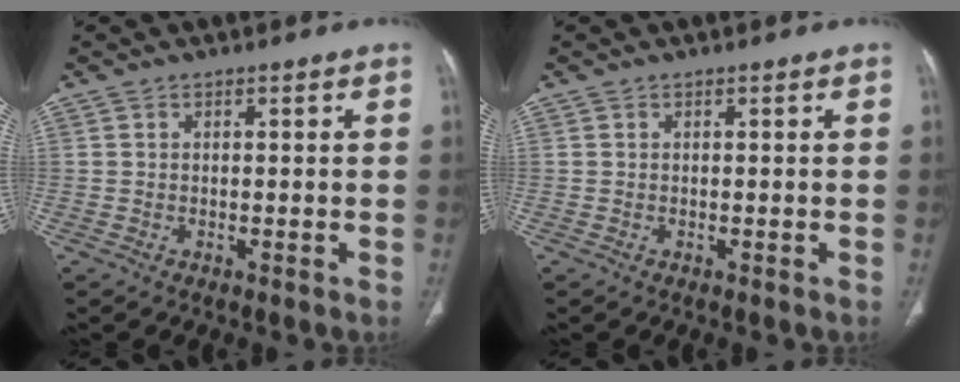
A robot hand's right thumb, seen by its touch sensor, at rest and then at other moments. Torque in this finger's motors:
{"motor_torque": [0.07, 0.10, -0.04, 0.03, 0.02]}